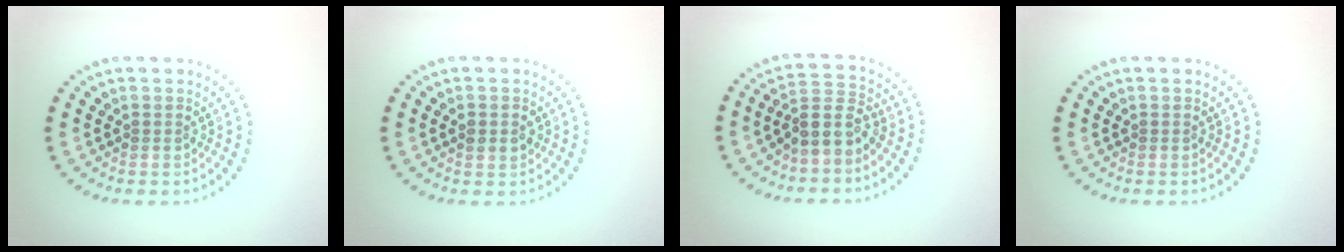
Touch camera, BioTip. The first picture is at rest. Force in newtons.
{"total": 1.2, "press": 1.1, "slide": 0.1}
{"total": 3.5, "press": 3.0, "slide": 1.9}
{"total": 0.0}